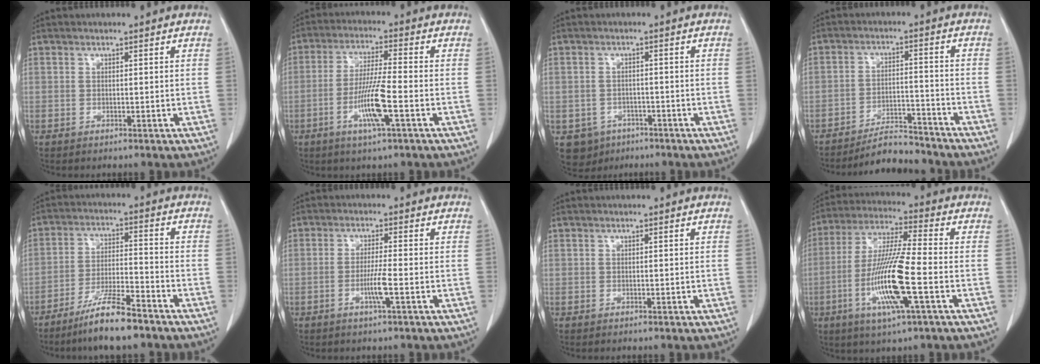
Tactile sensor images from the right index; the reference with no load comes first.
{"total": 8.2, "force": [-2.9, -0.1, 7.7], "torque": [-0.148, -0.010, -0.057]}
{"total": 5.2, "force": [-2.9, 4.2, 0.8], "torque": [-0.009, 0.008, -0.037]}
{"total": 7.3, "force": [-7.0, 1.4, 1.2], "torque": [-0.017, 0.006, -0.116]}
{"total": 9.5, "force": [-7.3, 0.8, 6.1], "torque": [-0.115, -0.019, -0.133]}
{"total": 3.5, "force": [-1.2, -0.5, 3.3], "torque": [-0.065, -0.006, -0.026]}
{"total": 0.0}
{"total": 13.7, "force": [-3.9, 0.4, 13.1], "torque": [-0.266, -0.014, -0.078]}